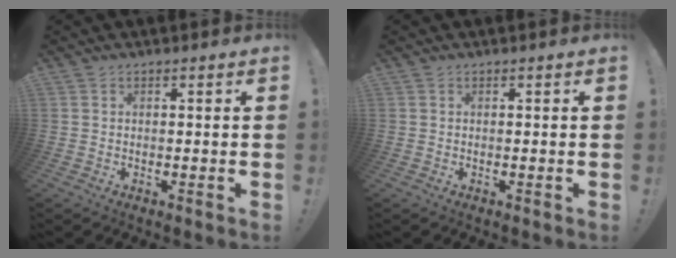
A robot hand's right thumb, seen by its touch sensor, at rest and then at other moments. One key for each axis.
{"total": 0.0}